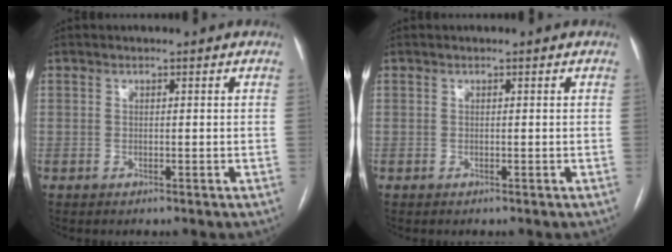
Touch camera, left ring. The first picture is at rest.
{"total": 0.0}